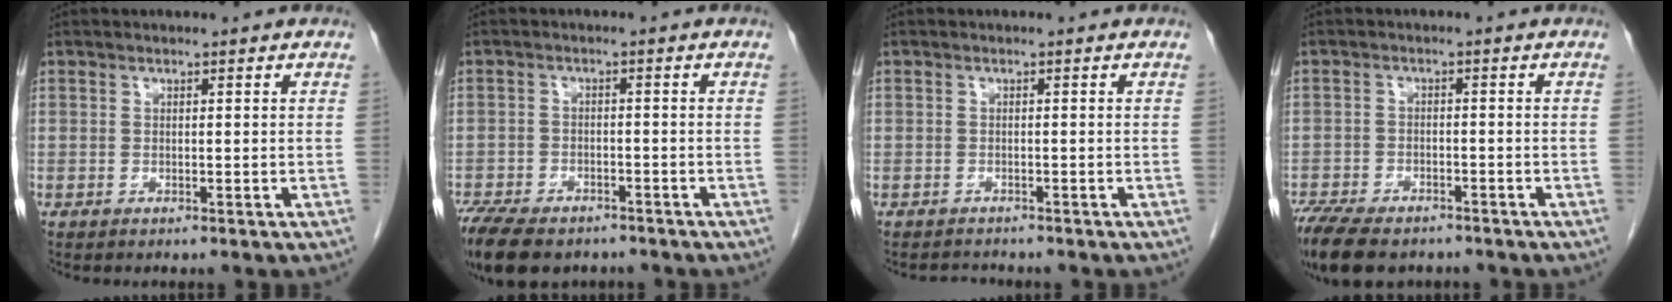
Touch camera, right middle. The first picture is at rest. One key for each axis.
{"total": 13.3, "fx": -9.7, "fy": 6.4, "fz": 6.5, "tx": -0.145, "ty": -0.011, "tz": -0.144}
{"total": 1.3, "fx": -1.3, "fy": 0.2, "fz": -0.4, "tx": 0.001, "ty": -0.007, "tz": -0.019}
{"total": 12.6, "fx": -9.5, "fy": 5.4, "fz": 6.2, "tx": -0.134, "ty": -0.010, "tz": -0.143}